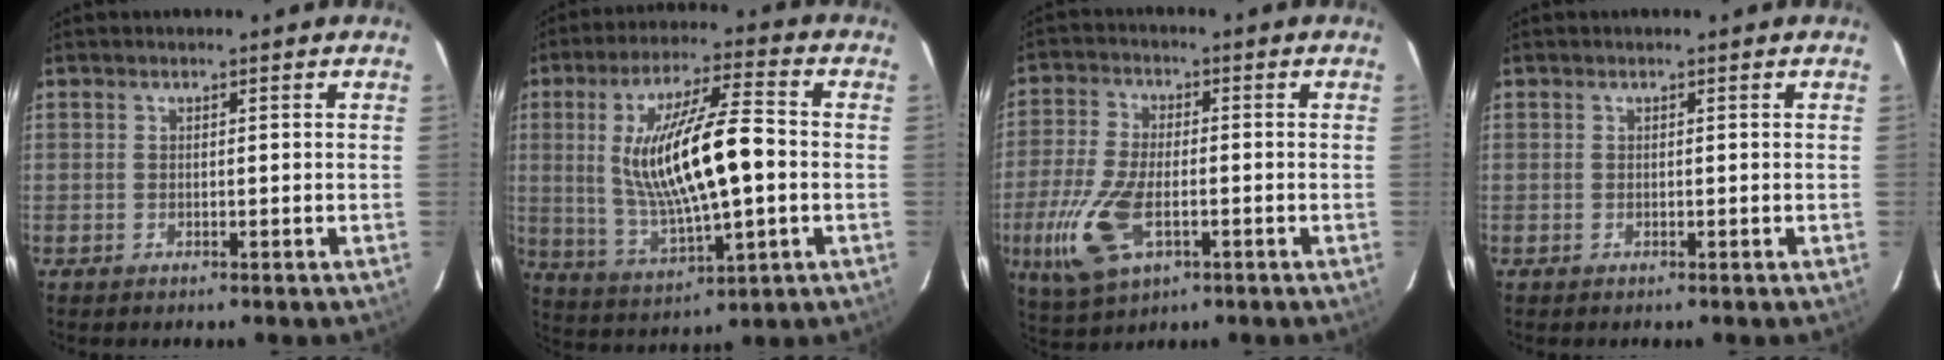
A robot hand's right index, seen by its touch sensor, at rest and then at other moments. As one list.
[{"total": 17.9, "force": [0.1, 4.4, 17.3], "torque": [-0.323, -0.003, 0.017]}, {"total": 13.1, "force": [-4.1, 6.6, 10.6], "torque": [-0.241, -0.013, -0.074]}, {"total": 0.0}]